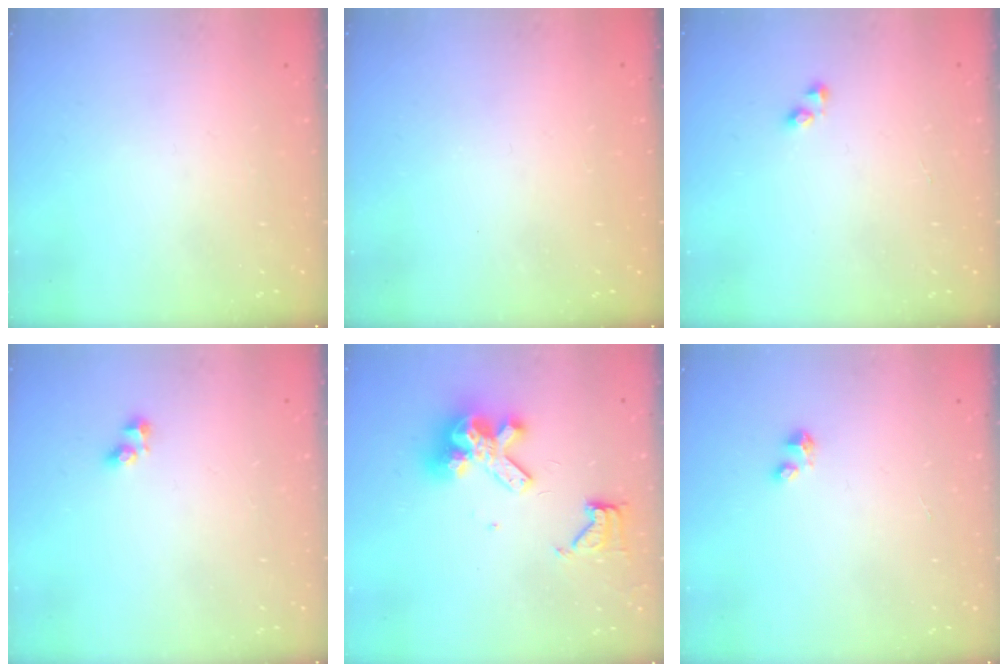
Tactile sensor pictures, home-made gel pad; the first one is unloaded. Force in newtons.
{"total": 0.8, "press": 0.7, "slide": 0.3}
{"total": 1.9, "press": 1.9, "slide": 0.3}
{"total": 3.0, "press": 2.7, "slide": 1.3}
{"total": 11.6, "press": 11.5, "slide": 1.6}
{"total": 2.4, "press": 2.4, "slide": 0.1}